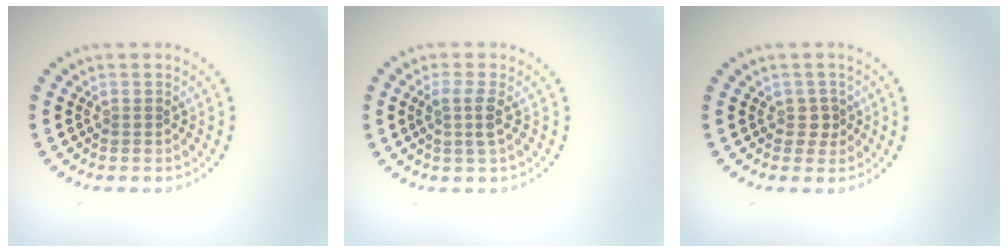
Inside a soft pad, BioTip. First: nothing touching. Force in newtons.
{"total": 1.9, "press": 1.6, "slide": 1.0}
{"total": 1.2, "press": 1.0, "slide": 0.7}